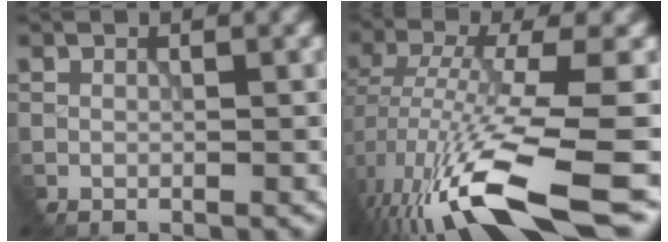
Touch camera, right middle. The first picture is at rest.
{"total": 11.2, "force": [-5.3, 2.2, 9.6], "torque": [-0.188, -0.016, -0.087]}